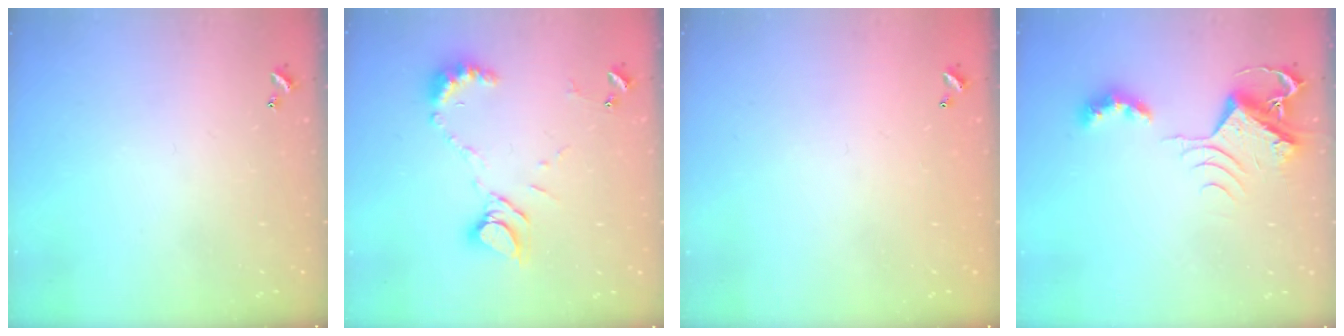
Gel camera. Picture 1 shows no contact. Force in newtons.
{"total": 9.0, "press": 8.9, "slide": 1.4}
{"total": 2.9, "press": 2.9, "slide": 0.1}
{"total": 7.2, "press": 7.2, "slide": 0.4}